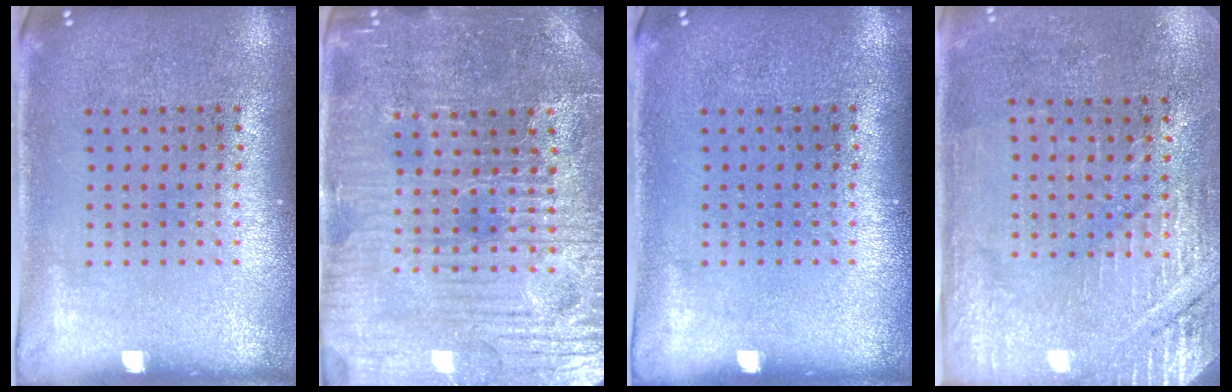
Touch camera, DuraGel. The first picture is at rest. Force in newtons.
{"total": 4.8, "press": 4.7, "slide": 1.1}
{"total": 0.0}
{"total": 2.8, "press": 2.7, "slide": 0.8}